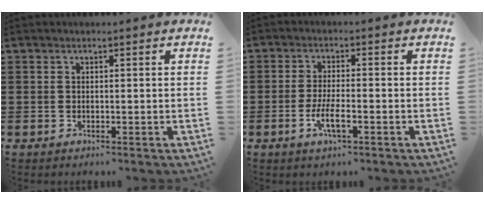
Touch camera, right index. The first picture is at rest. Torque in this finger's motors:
{"motor_torque": [1.06, 1.08, 0.09, 0.10]}